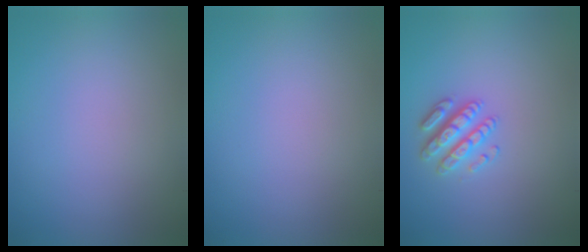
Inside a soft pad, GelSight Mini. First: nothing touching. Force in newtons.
{"total": 0.0}
{"total": 2.6, "press": 2.6, "slide": 0.5}